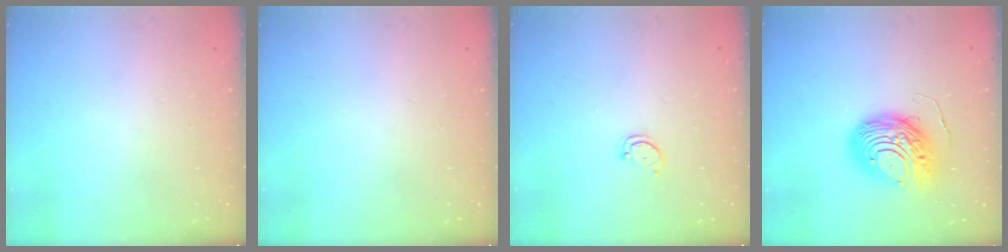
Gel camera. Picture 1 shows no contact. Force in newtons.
{"total": 0.0}
{"total": 2.3, "press": 2.3, "slide": 0.4}
{"total": 11.8, "press": 11.8, "slide": 1.3}